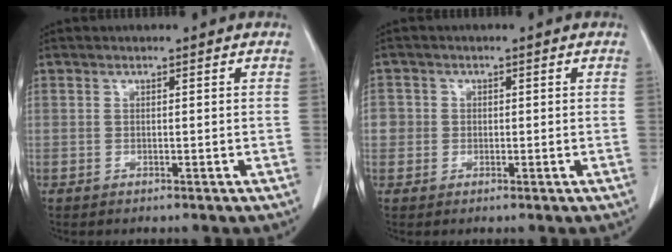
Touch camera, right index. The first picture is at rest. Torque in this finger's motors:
{"motor_torque": [0.02, -0.02, 0.00, 0.01]}